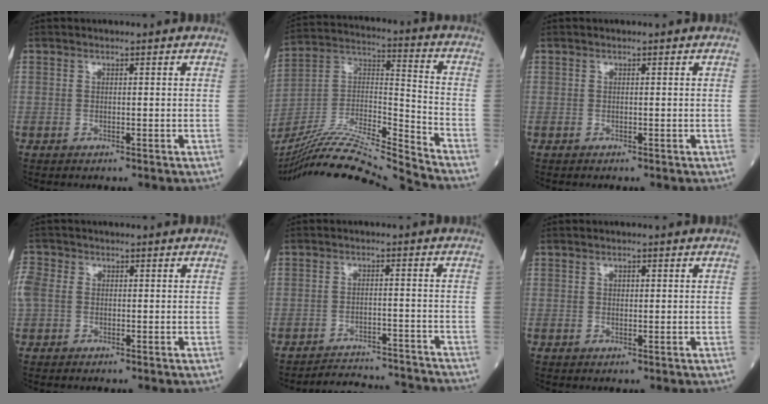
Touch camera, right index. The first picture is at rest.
{"total": 21.4, "force": [-19.8, -1.7, 7.9], "torque": [-0.175, -0.004, -0.348]}
{"total": 0.0}
{"total": 4.1, "force": [0.0, 3.2, 2.5], "torque": [-0.095, 0.015, 0.002]}
{"total": 11.3, "force": [-11.2, 0.4, 1.1], "torque": [-0.011, 0.008, -0.151]}
{"total": 1.0, "force": [0.3, 0.6, 0.7], "torque": [-0.012, 0.000, 0.005]}